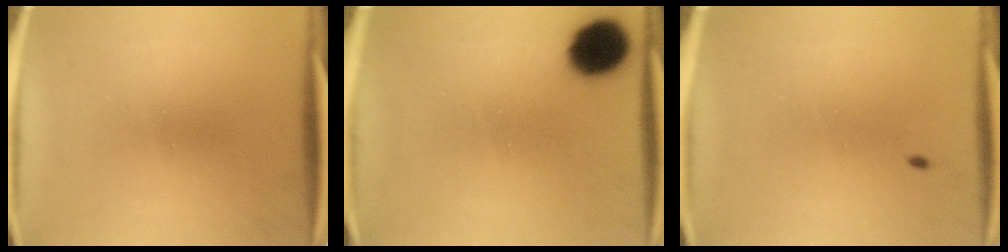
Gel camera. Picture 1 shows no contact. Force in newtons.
{"total": 12.7}
{"total": 0.7}